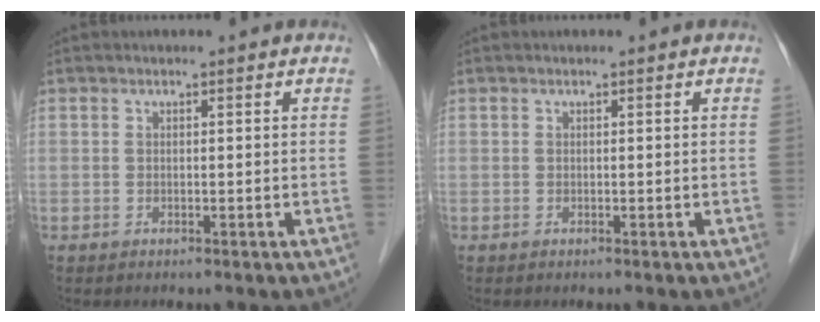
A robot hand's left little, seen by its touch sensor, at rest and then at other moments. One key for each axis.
{"total": 0.0}